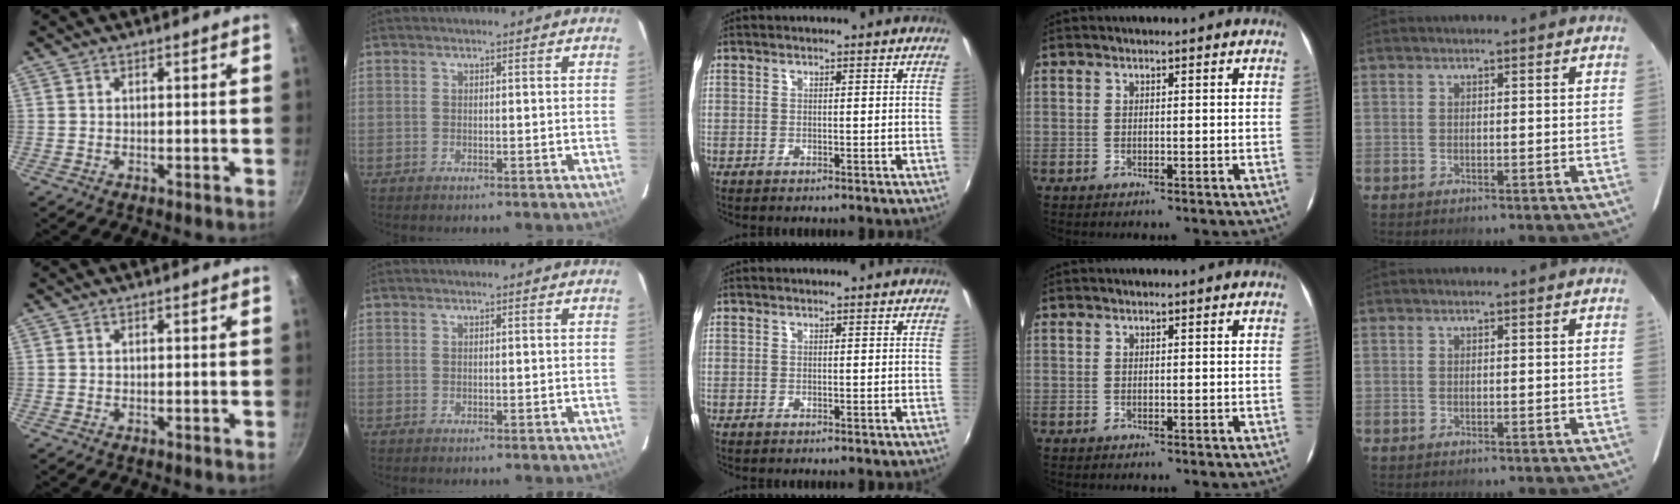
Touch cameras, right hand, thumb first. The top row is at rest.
{}